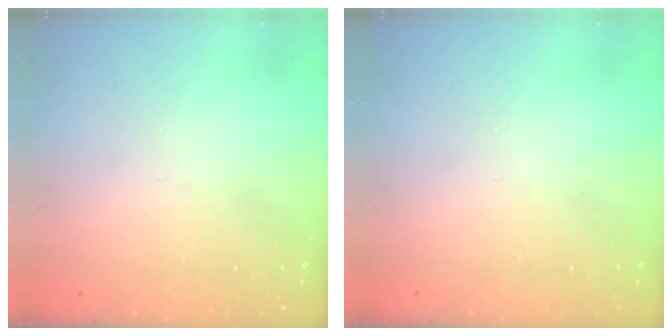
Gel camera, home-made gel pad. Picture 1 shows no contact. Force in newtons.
{"total": 0.0}